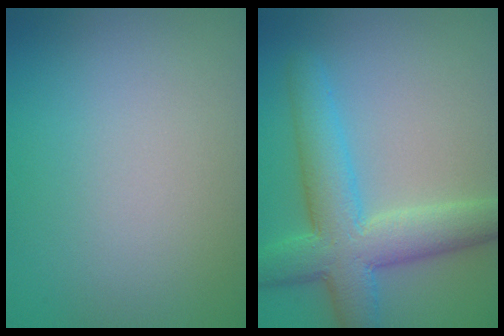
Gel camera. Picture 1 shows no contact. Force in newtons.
{"total": 7.3, "press": 7.3, "slide": 0.3}